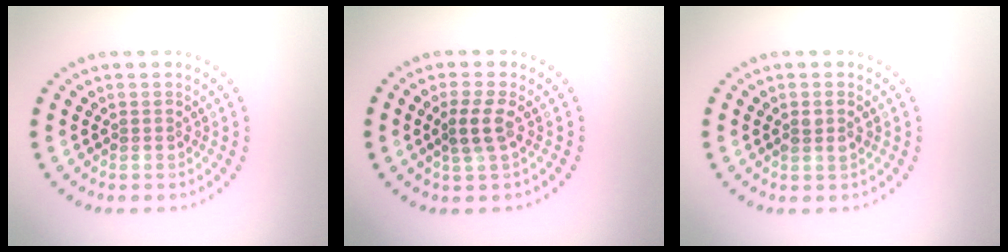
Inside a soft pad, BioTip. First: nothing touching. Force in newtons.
{"total": 2.0, "press": 1.8, "slide": 0.9}
{"total": 1.3, "press": 1.2, "slide": 0.5}